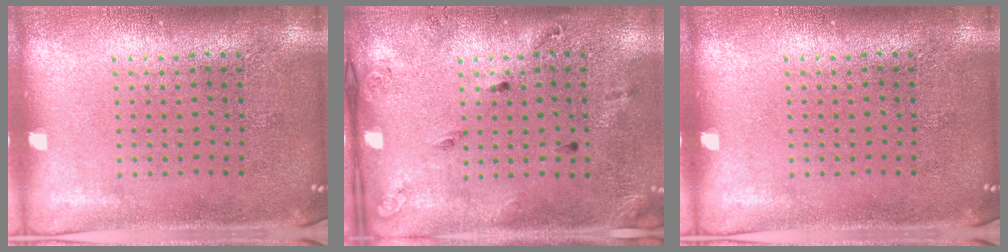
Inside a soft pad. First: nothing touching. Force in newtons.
{"total": 1.8, "press": 1.0, "slide": 1.5}
{"total": 0.0}